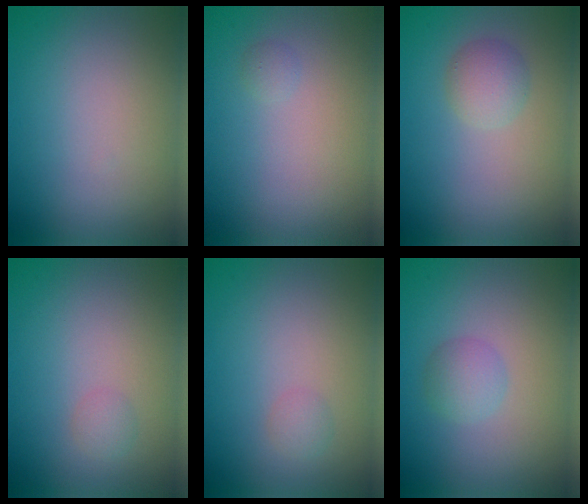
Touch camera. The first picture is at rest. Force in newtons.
{"total": 0.6, "press": 0.6, "slide": 0.0}
{"total": 2.2, "press": 2.2, "slide": 0.2}
{"total": 1.0, "press": 1.0, "slide": 0.0}
{"total": 1.0, "press": 1.0, "slide": 0.0}
{"total": 2.1, "press": 2.1, "slide": 0.0}